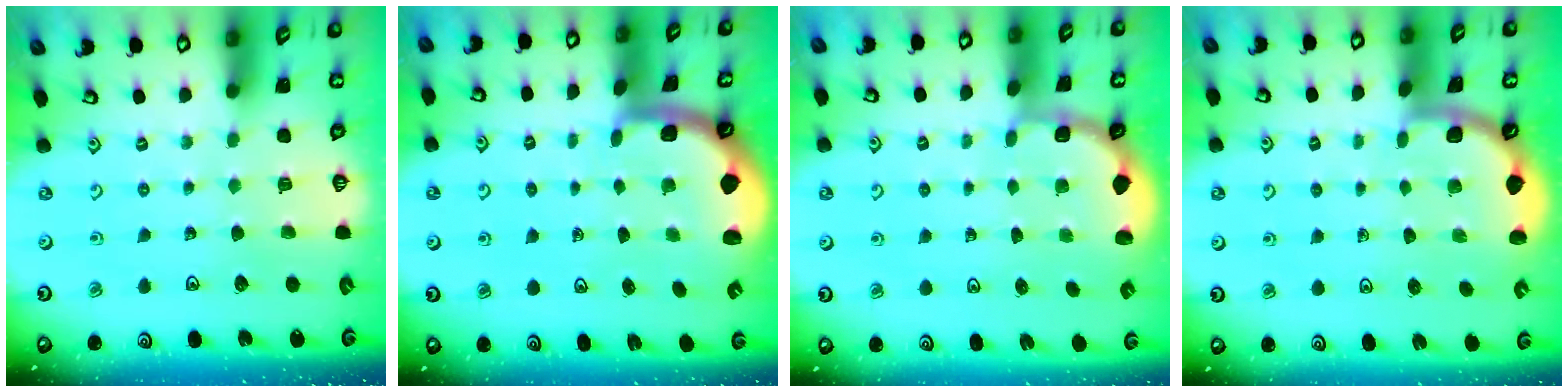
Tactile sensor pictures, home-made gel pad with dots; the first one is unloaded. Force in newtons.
{"total": 1.3, "press": 1.3, "slide": 0.3}
{"total": 1.8, "press": 1.6, "slide": 0.7}
{"total": 1.9, "press": 1.9, "slide": 0.0}